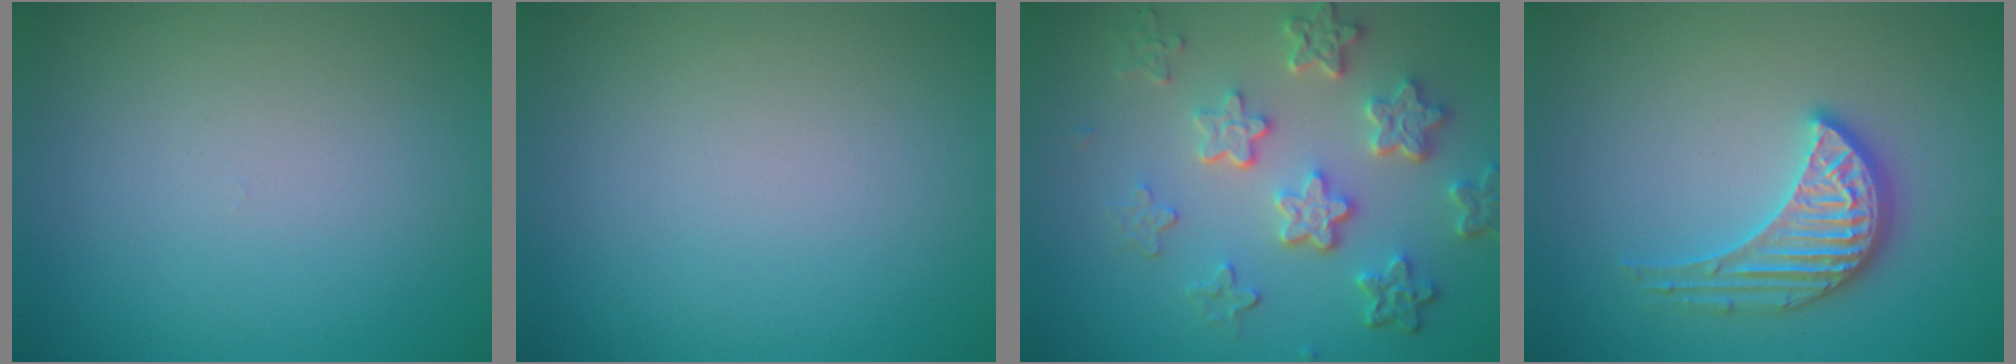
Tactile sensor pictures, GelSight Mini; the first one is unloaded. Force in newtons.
{"total": 0.0}
{"total": 5.9, "press": 4.5, "slide": 3.9}
{"total": 3.7, "press": 3.3, "slide": 1.7}